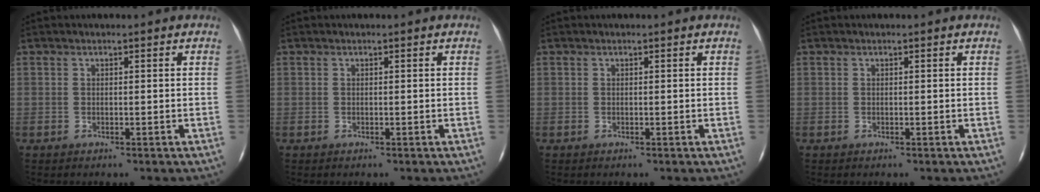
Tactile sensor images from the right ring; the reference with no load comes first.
{"total": 0.0}
{"total": 0.0}
{"total": 0.0}